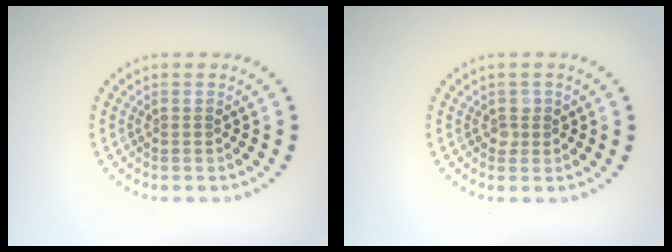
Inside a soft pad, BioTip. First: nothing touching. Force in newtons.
{"total": 1.1, "press": 1.1, "slide": 0.3}